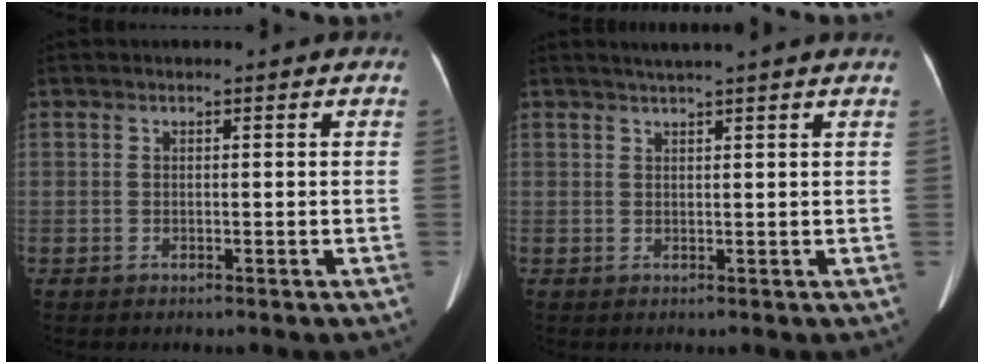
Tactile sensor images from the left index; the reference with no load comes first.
{"total": 4.1, "force": [3.4, -0.9, 2.0], "torque": [-0.027, 0.019, 0.048]}